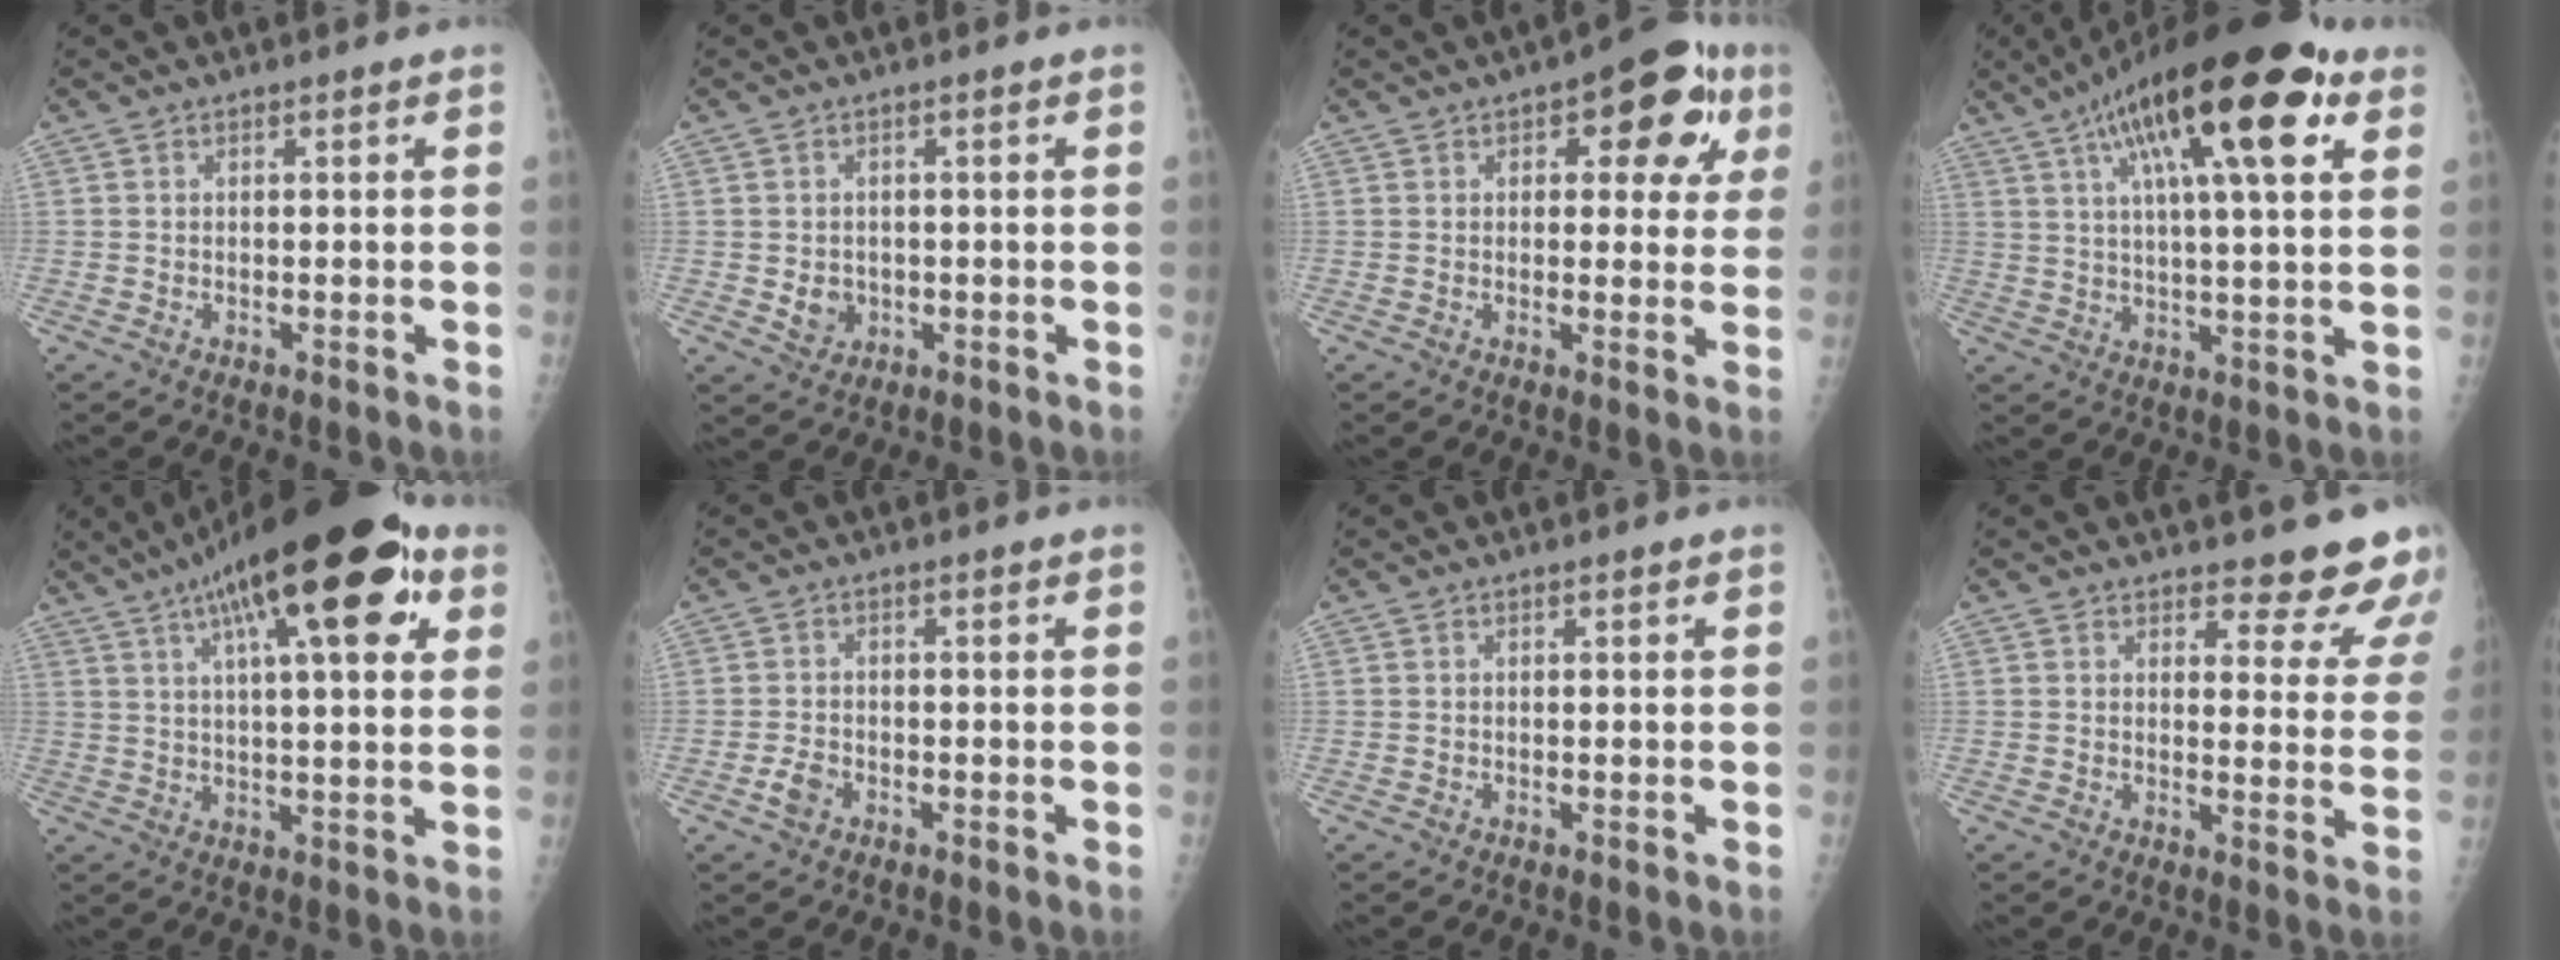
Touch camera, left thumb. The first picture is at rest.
{"total": 3.3, "force": [-0.4, 2.8, 1.5], "torque": [-0.013, 0.000, 0.003]}
{"total": 12.0, "force": [4.7, 5.8, 9.4], "torque": [-0.064, 0.006, 0.048]}
{"total": 23.5, "force": [10.8, 6.6, 19.8], "torque": [-0.308, 0.006, 0.168]}
{"total": 23.1, "force": [10.9, 7.1, 19.1], "torque": [-0.282, 0.006, 0.161]}
{"total": 2.7, "force": [-1.4, 1.7, 1.5], "torque": [-0.032, 0.007, -0.025]}
{"total": 0.0}
{"total": 10.8, "force": [10.0, 3.2, 2.6], "torque": [0.013, -0.073, 0.099]}